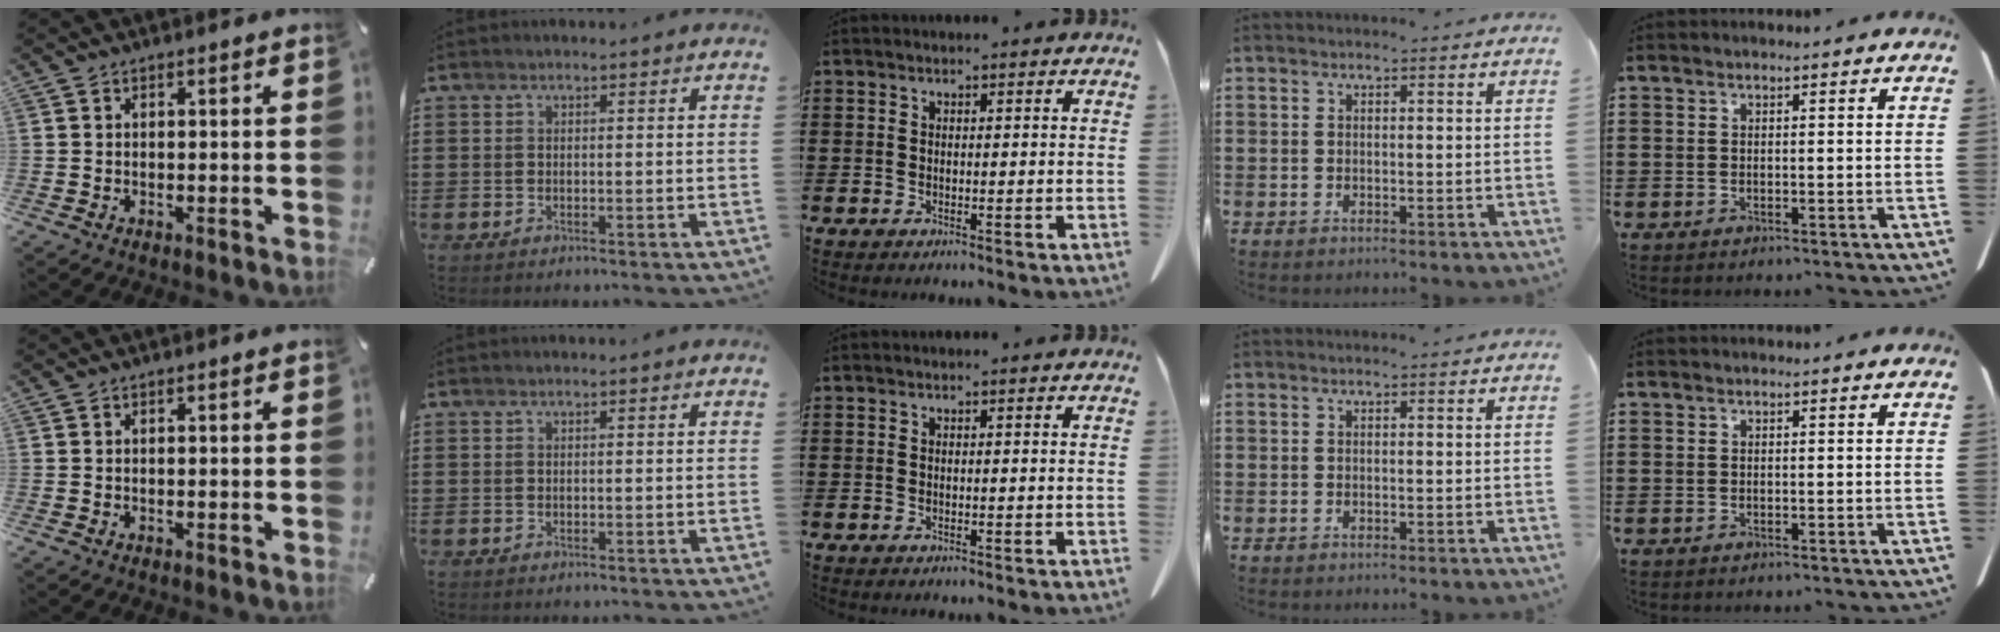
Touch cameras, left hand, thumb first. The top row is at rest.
{}